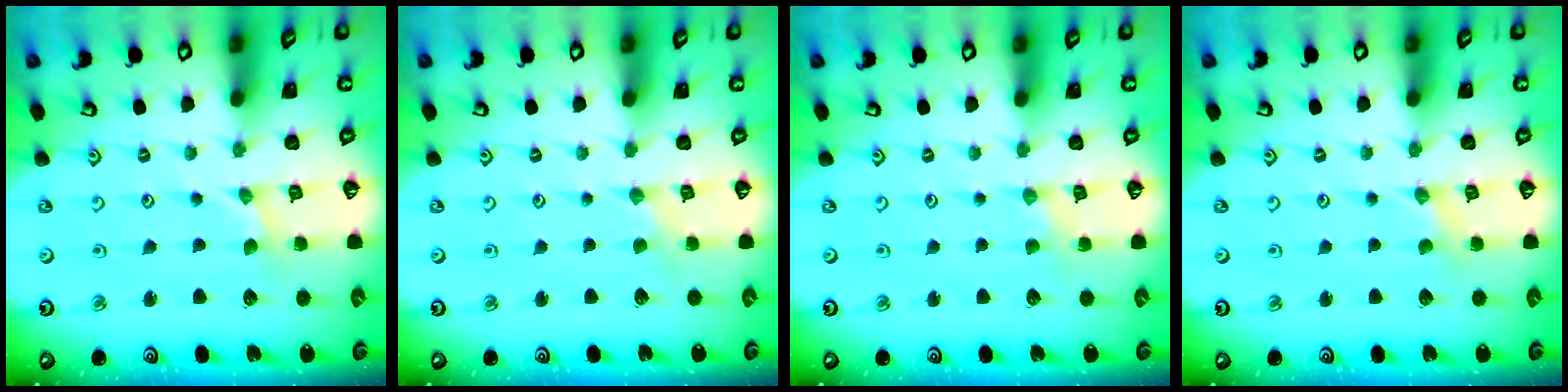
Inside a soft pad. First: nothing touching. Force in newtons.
{"total": 0.0}
{"total": 1.5, "press": 1.5, "slide": 0.3}
{"total": 0.9, "press": 0.8, "slide": 0.2}